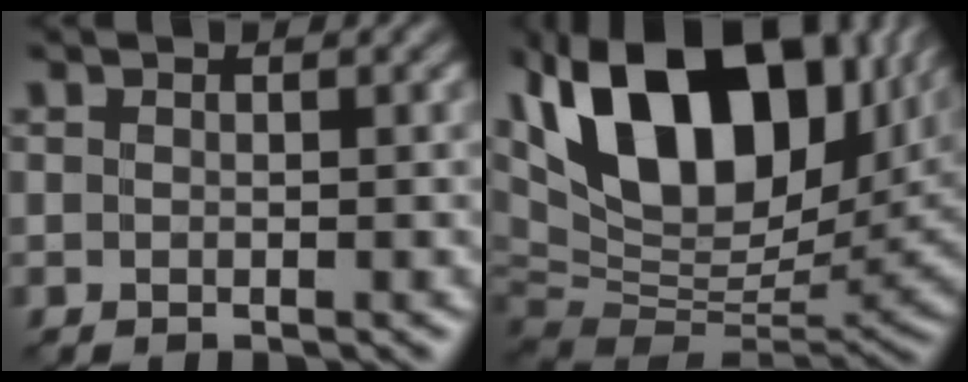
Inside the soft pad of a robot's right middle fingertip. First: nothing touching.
{"total": 18.7, "force": [8.9, 9.9, 13.2], "torque": [-0.258, 0.041, 0.151]}